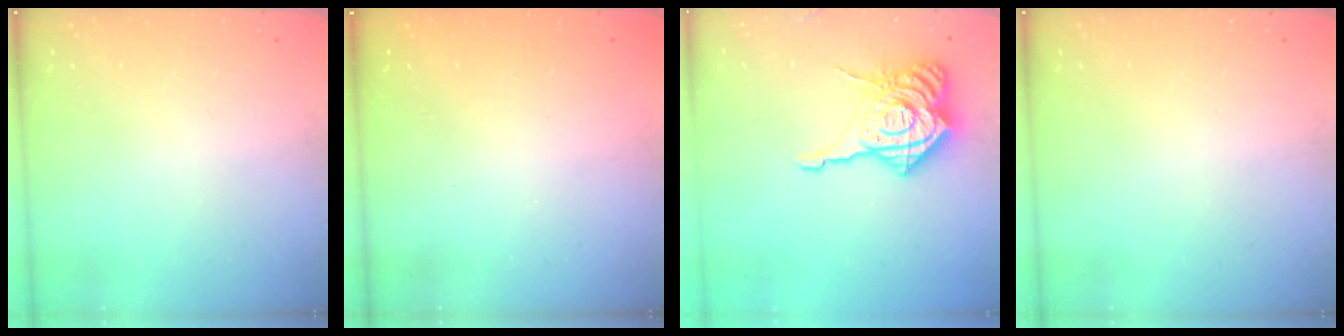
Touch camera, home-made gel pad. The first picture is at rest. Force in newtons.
{"total": 2.4, "press": 2.2, "slide": 0.8}
{"total": 20.1, "press": 20.0, "slide": 2.1}
{"total": 0.0}